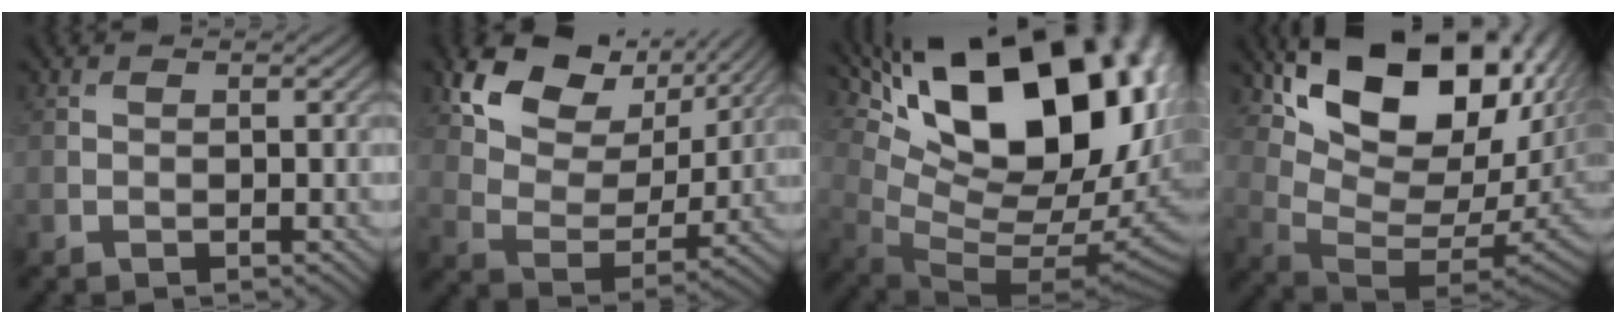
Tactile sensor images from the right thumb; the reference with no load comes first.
{"total": 12.6, "force": [7.3, 7.5, 7.0], "torque": [-0.151, 0.000, 0.126]}
{"total": 21.3, "force": [7.8, 10.8, 16.6], "torque": [-0.265, 0.033, 0.152]}
{"total": 18.1, "force": [7.5, 9.5, 13.4], "torque": [-0.232, 0.000, 0.151]}